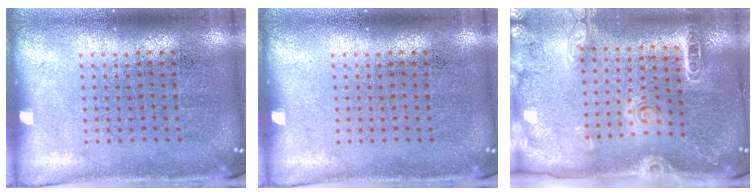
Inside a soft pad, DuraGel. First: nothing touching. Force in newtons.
{"total": 0.0}
{"total": 1.8, "press": 1.8, "slide": 0.2}